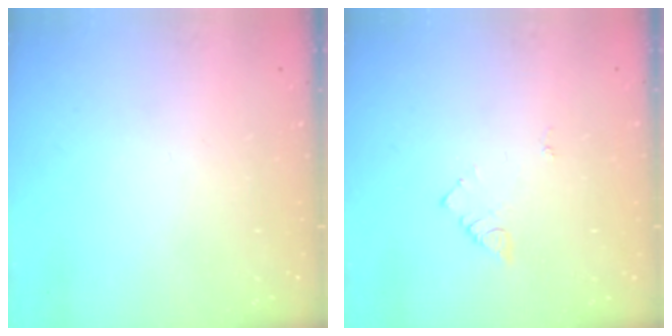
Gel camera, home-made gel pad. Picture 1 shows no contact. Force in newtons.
{"total": 4.0, "press": 4.0, "slide": 0.5}